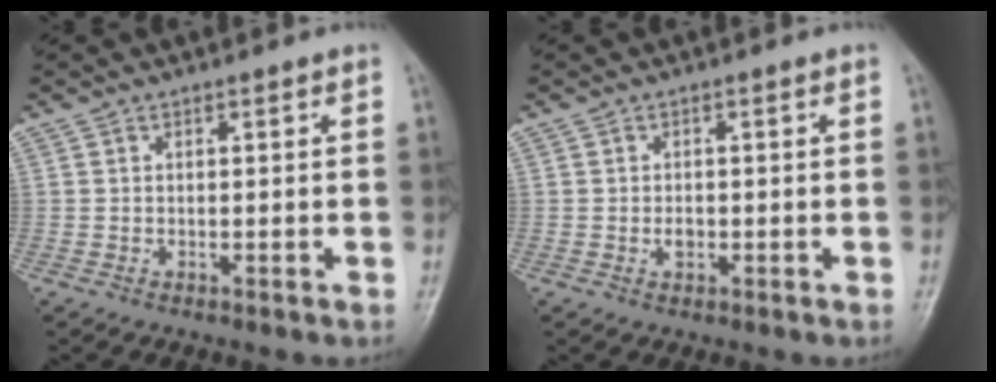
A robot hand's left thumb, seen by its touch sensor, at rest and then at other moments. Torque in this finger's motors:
{"motor_torque": [-0.04, 0.06, 0.00, 0.03, 0.01]}